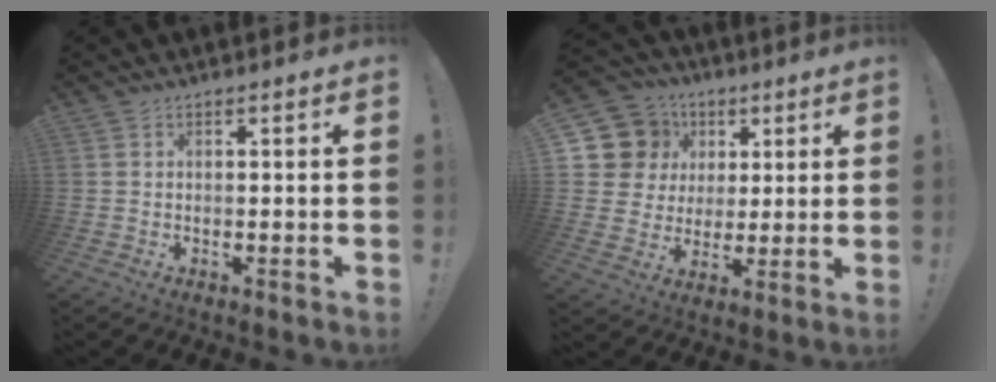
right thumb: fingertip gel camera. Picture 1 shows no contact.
{"total": 13.0, "force": [4.4, 11.5, 4.2], "torque": [-0.067, -0.014, 0.102]}